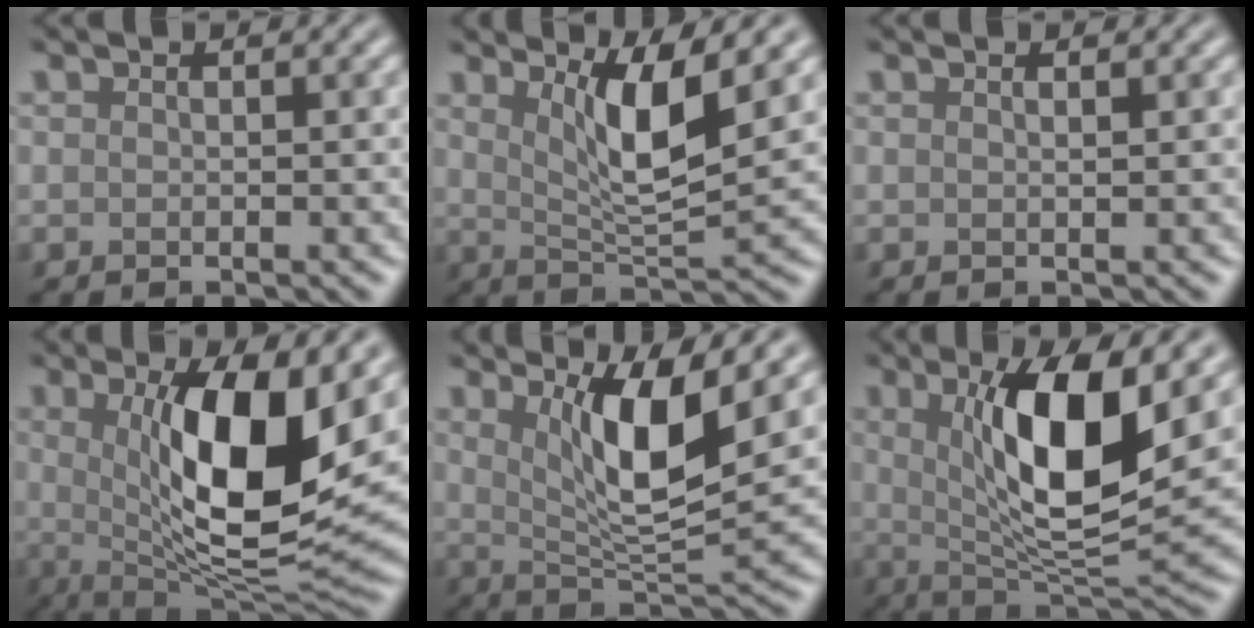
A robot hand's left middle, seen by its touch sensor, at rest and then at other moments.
{"total": 5.8, "force": [2.4, 1.3, 5.2], "torque": [-0.091, -0.010, 0.045]}
{"total": 0.6, "force": [0.4, 0.1, 0.5], "torque": [-0.002, 0.001, 0.004]}
{"total": 12.2, "force": [1.9, 3.9, 11.4], "torque": [-0.175, -0.010, 0.035]}
{"total": 7.5, "force": [2.6, 1.8, 6.8], "torque": [-0.116, -0.013, 0.048]}
{"total": 9.9, "force": [2.3, 2.8, 9.2], "torque": [-0.146, -0.015, 0.046]}